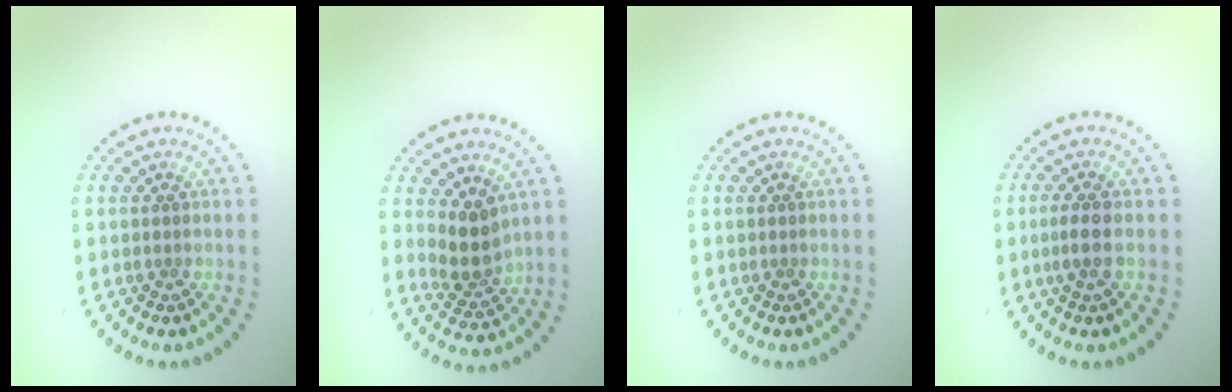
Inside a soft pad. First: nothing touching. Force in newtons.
{"total": 3.0, "press": 2.5, "slide": 1.6}
{"total": 0.0}
{"total": 1.6, "press": 1.4, "slide": 0.8}